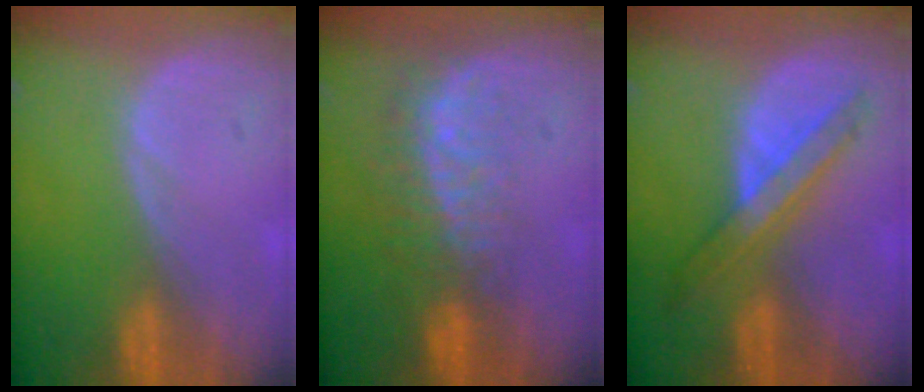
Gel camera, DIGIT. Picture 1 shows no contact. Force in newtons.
{"total": 8.4, "press": 7.2, "slide": 4.3}
{"total": 6.9, "press": 6.3, "slide": 2.9}